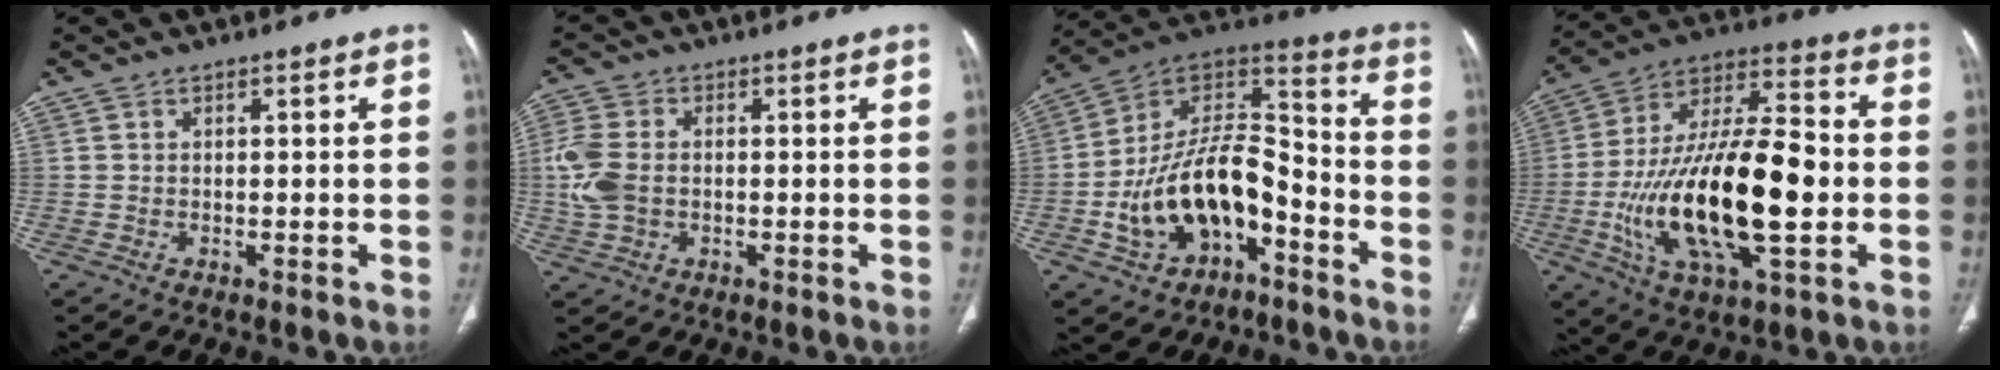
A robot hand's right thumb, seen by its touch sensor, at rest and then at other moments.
{"total": 7.6, "force": [-0.2, 5.3, 5.4], "torque": [-0.140, 0.006, -0.004]}
{"total": 19.7, "force": [-7.3, 11.2, 14.4], "torque": [-0.230, 0.080, -0.122]}
{"total": 26.8, "force": [-4.4, 10.8, 24.2], "torque": [-0.449, 0.022, -0.068]}